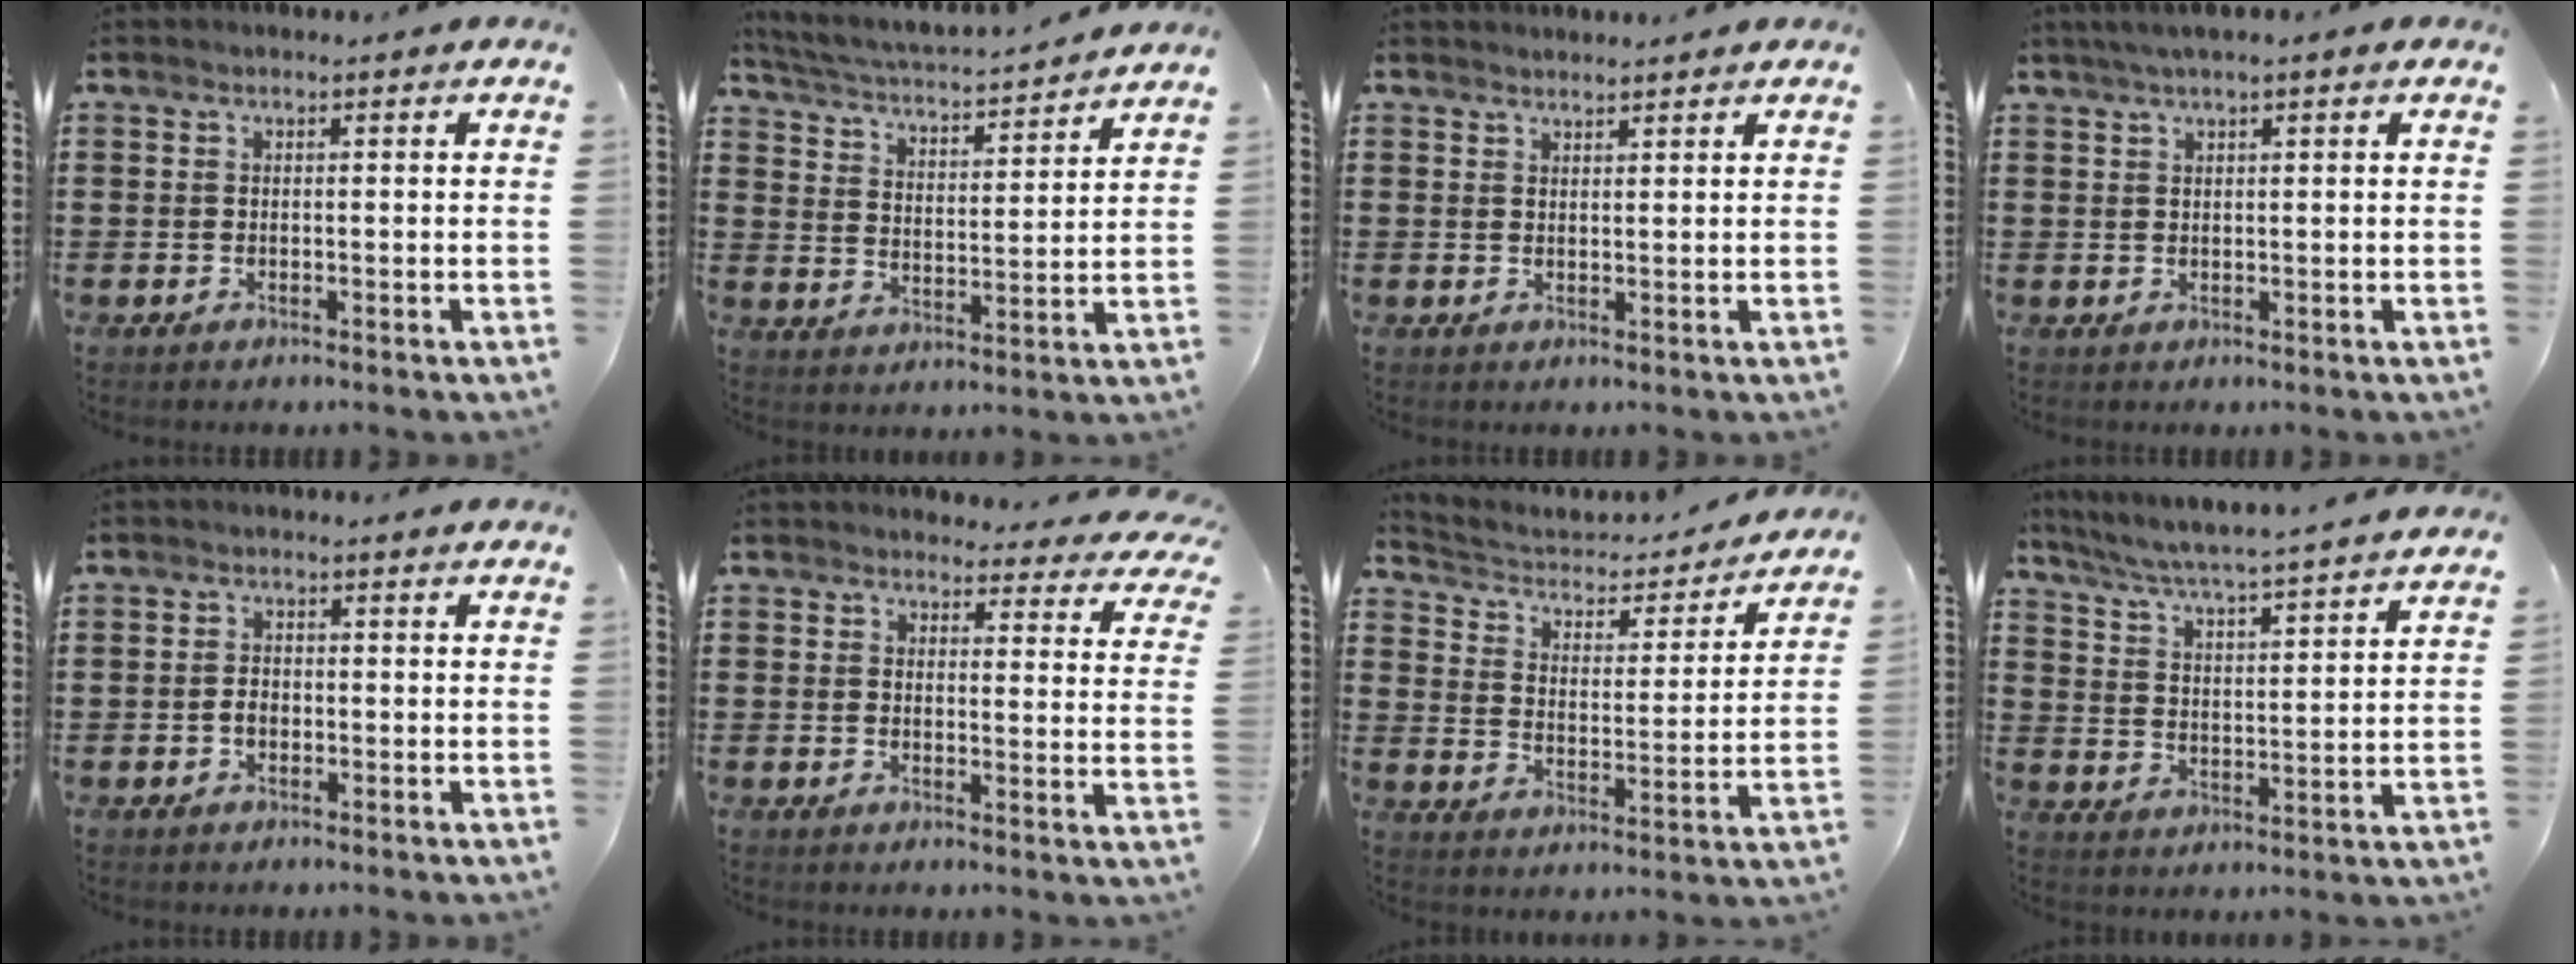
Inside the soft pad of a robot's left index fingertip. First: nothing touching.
{"total": 3.5, "force": [3.3, -0.3, 0.9], "torque": [-0.038, -0.032, 0.048]}
{"total": 1.6, "force": [1.6, 0.1, 0.0], "torque": [-0.004, 0.001, 0.032]}
{"total": 1.9, "force": [1.3, 0.1, 1.4], "torque": [-0.028, 0.003, 0.024]}
{"total": 1.9, "force": [-0.3, 1.2, 1.4], "torque": [-0.029, 0.004, -0.006]}
{"total": 3.8, "force": [3.6, 0.8, 0.7], "torque": [-0.014, -0.020, 0.063]}
{"total": 3.0, "force": [2.6, 1.2, 0.8], "torque": [-0.036, -0.024, 0.035]}
{"total": 4.6, "force": [4.3, -0.9, 1.3], "torque": [-0.049, -0.041, 0.063]}